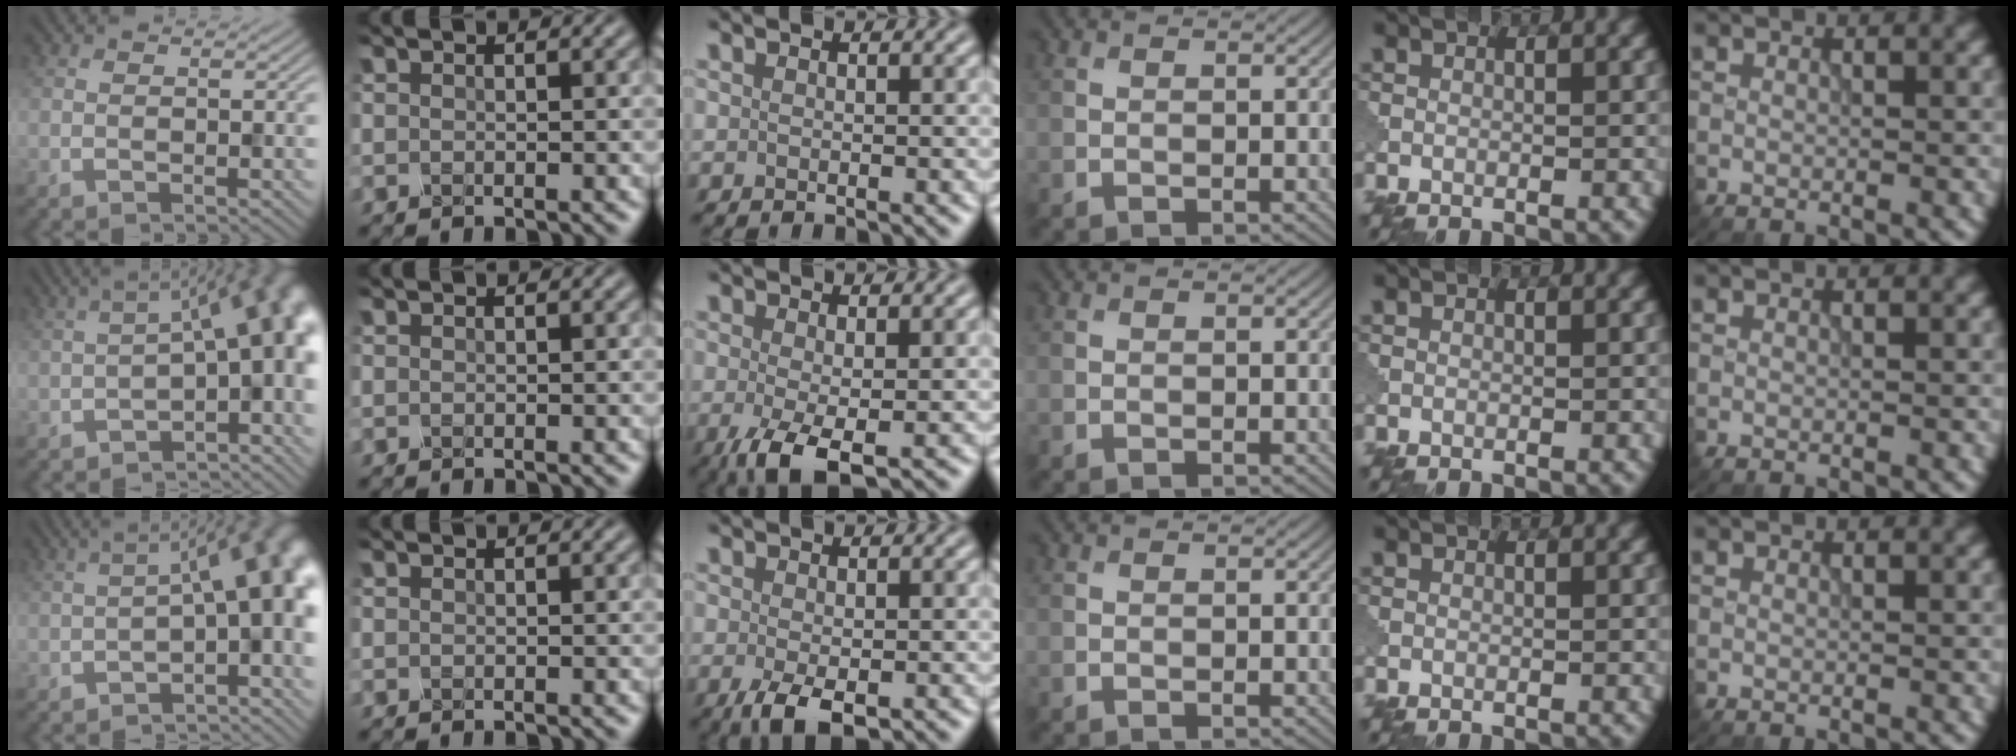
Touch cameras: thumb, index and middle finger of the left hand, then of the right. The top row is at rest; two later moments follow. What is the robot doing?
{"motion": "shake", "object": "medicine bottle"}